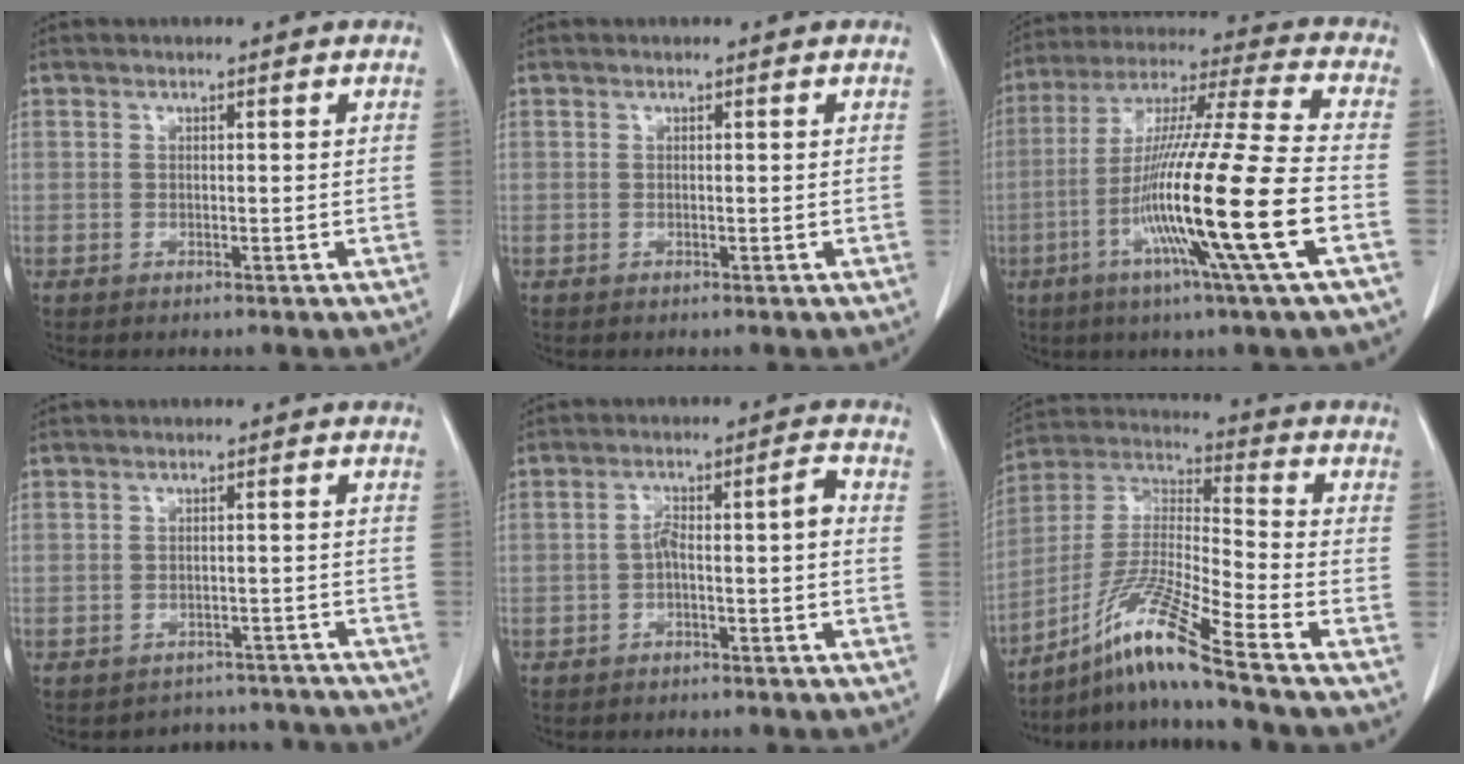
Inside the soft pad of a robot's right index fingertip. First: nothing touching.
{"total": 0.0}
{"total": 19.4, "force": [-6.2, -1.7, 18.4], "torque": [-0.355, -0.024, -0.125]}
{"total": 7.2, "force": [-6.6, 2.8, -1.1], "torque": [0.028, 0.037, -0.069]}
{"total": 4.5, "force": [-1.4, 0.7, 4.2], "torque": [-0.071, 0.026, -0.020]}
{"total": 13.2, "force": [-9.6, -1.9, 8.8], "torque": [-0.192, -0.012, -0.182]}